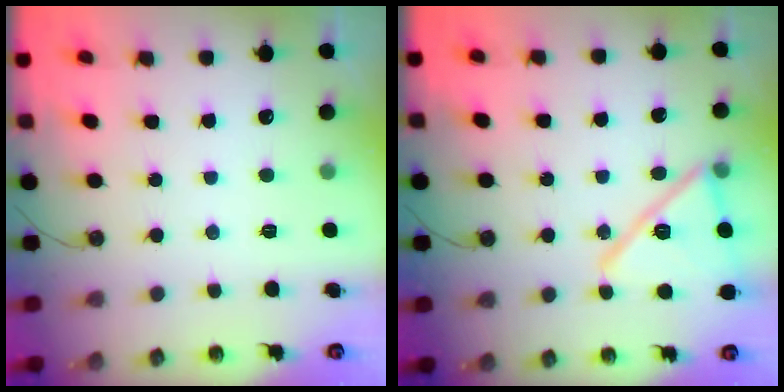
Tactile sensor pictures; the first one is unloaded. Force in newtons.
{"total": 17.8, "press": 17.7, "slide": 2.4}